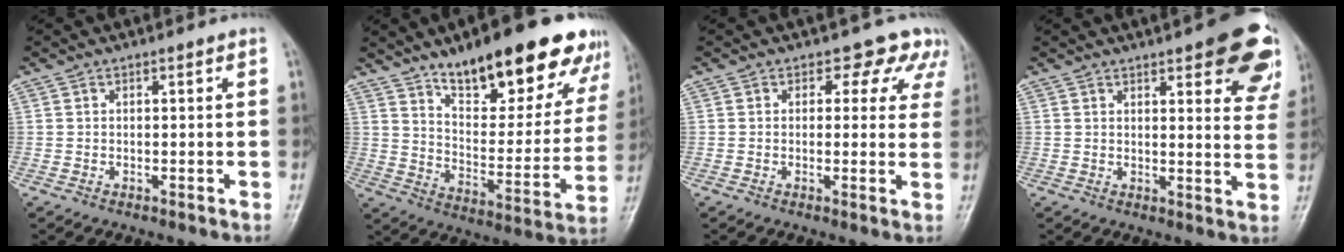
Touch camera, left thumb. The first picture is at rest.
{"total": 24.9, "force": [16.5, 9.0, 16.3], "torque": [-0.178, -0.062, 0.247]}
{"total": 6.9, "force": [4.9, 4.6, 1.7], "torque": [0.027, -0.016, 0.032]}
{"total": 15.7, "force": [8.8, 5.1, 11.9], "torque": [-0.113, -0.034, 0.095]}